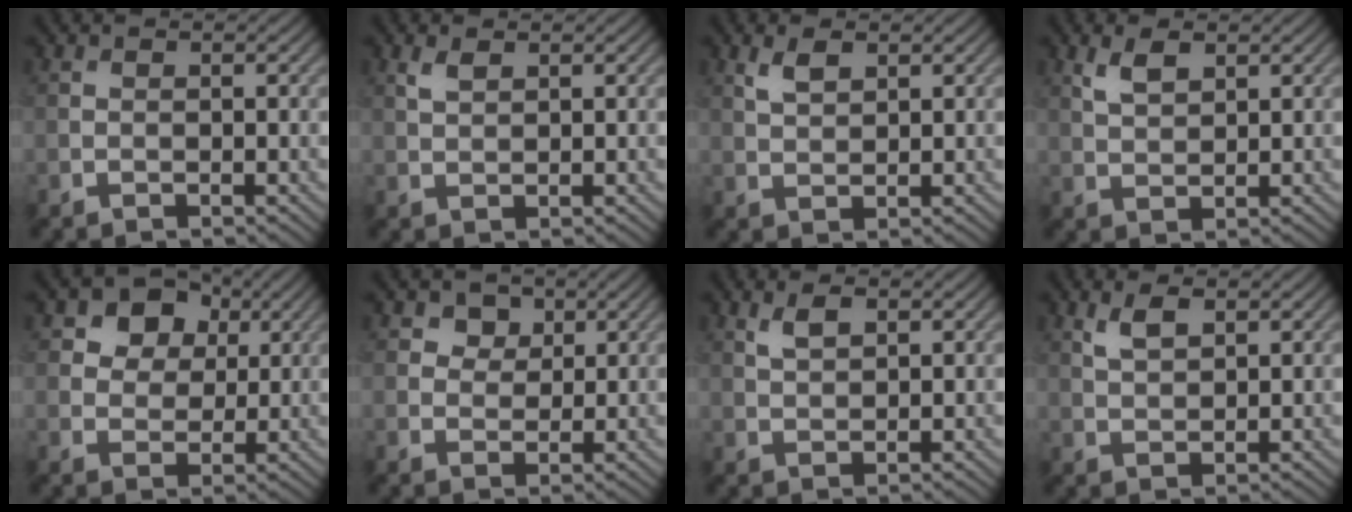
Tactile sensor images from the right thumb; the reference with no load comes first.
{"total": 1.7, "force": [1.0, 0.8, 1.1], "torque": [-0.029, 0.002, 0.023]}
{"total": 2.6, "force": [1.5, 1.2, 1.7], "torque": [-0.041, 0.000, 0.034]}
{"total": 3.1, "force": [1.8, 1.4, 2.1], "torque": [-0.050, -0.001, 0.040]}
{"total": 8.4, "force": [4.1, 6.3, 3.6], "torque": [-0.096, 0.006, 0.067]}
{"total": 2.9, "force": [1.6, 2.2, 1.0], "torque": [-0.019, -0.008, 0.028]}
{"total": 2.4, "force": [1.3, 1.1, 1.7], "torque": [-0.039, 0.001, 0.029]}
{"total": 2.9, "force": [1.7, 1.2, 2.0], "torque": [-0.047, 0.000, 0.036]}